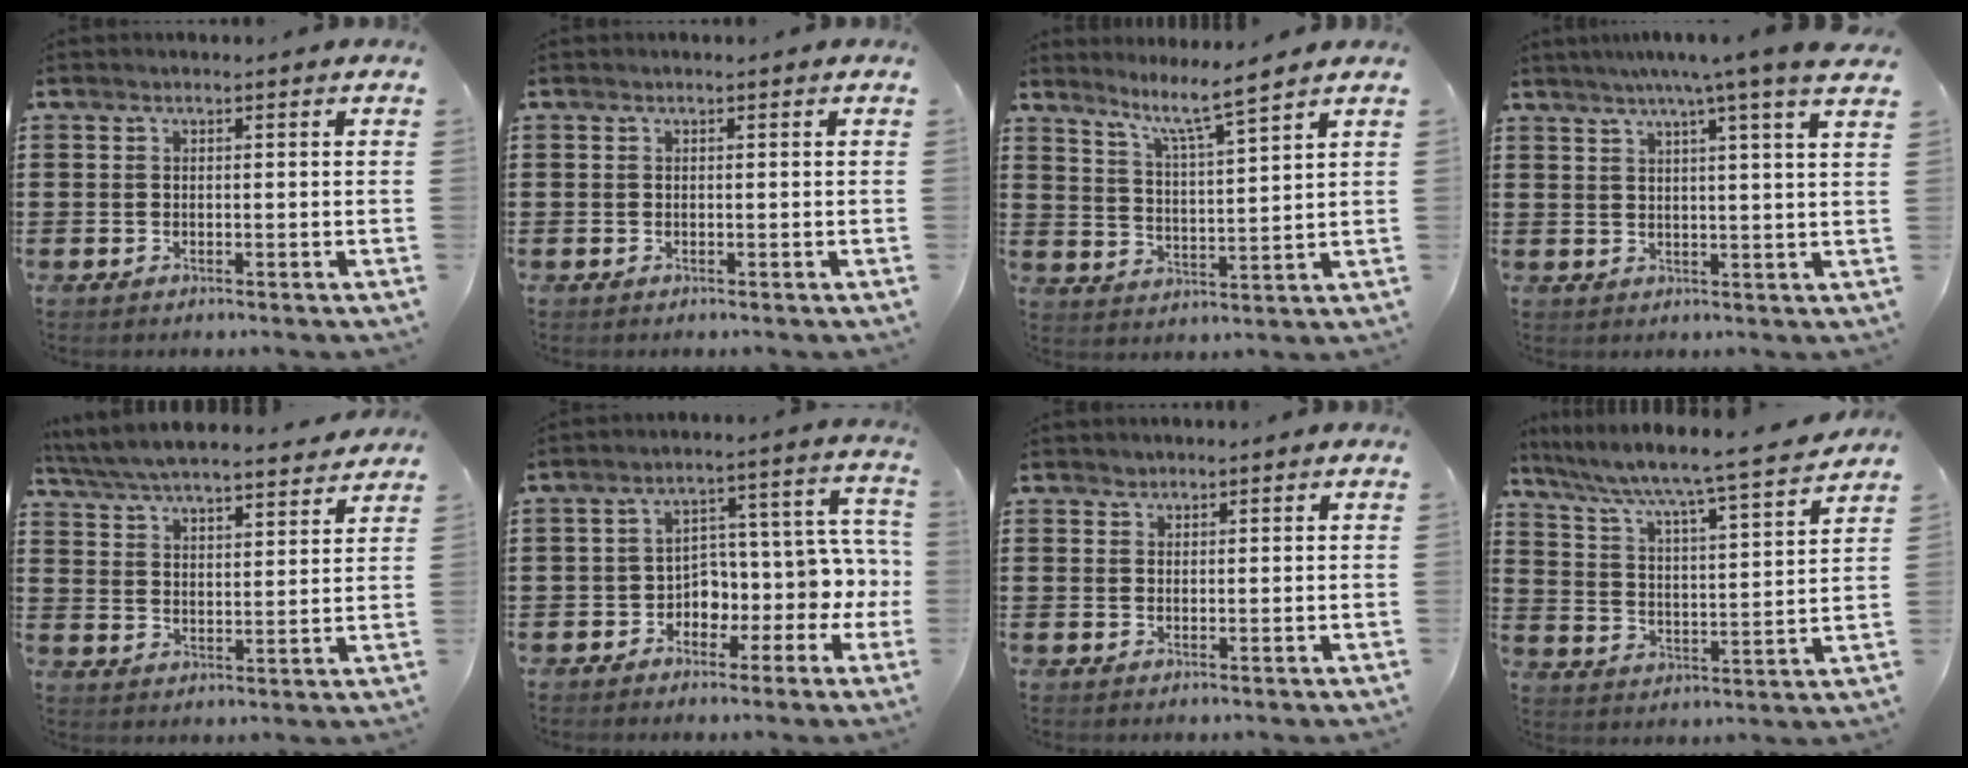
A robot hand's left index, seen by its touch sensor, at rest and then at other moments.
{"total": 0.0}
{"total": 5.5, "force": [4.8, -0.8, 2.6], "torque": [-0.070, -0.031, 0.076]}
{"total": 5.9, "force": [4.2, -0.9, 4.0], "torque": [-0.083, -0.014, 0.067]}
{"total": 5.7, "force": [5.6, 0.3, 1.0], "torque": [-0.048, -0.035, 0.095]}
{"total": 4.7, "force": [-0.6, 4.3, 1.9], "torque": [-0.059, -0.023, -0.014]}
{"total": 1.1, "force": [1.0, 0.4, -0.2], "torque": [0.001, 0.001, 0.020]}
{"total": 5.0, "force": [4.3, -0.5, 2.5], "torque": [-0.071, -0.045, 0.060]}